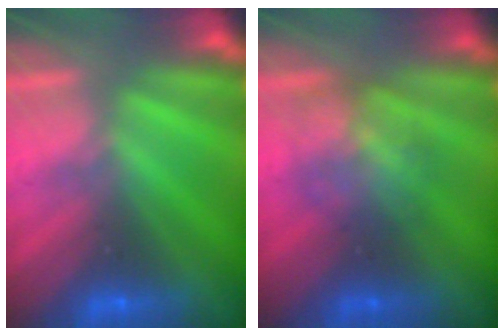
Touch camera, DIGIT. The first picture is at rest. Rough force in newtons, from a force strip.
{"total": 3.0}